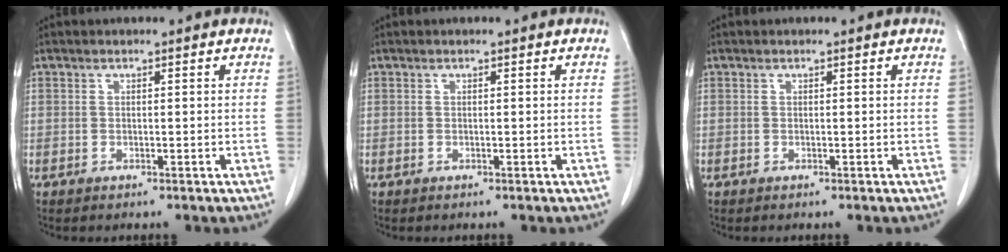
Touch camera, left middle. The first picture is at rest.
{"total": 0.0}
{"total": 0.0}